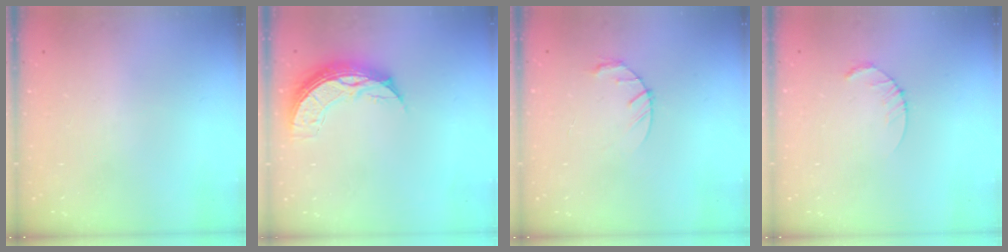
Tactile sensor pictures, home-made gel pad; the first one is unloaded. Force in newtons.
{"total": 9.2, "press": 9.2, "slide": 0.7}
{"total": 3.0, "press": 3.0, "slide": 0.5}
{"total": 2.6, "press": 2.6, "slide": 0.4}